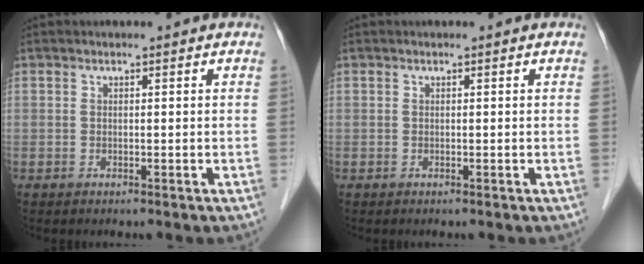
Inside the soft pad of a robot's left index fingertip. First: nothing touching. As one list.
[{"total": 0.0}]